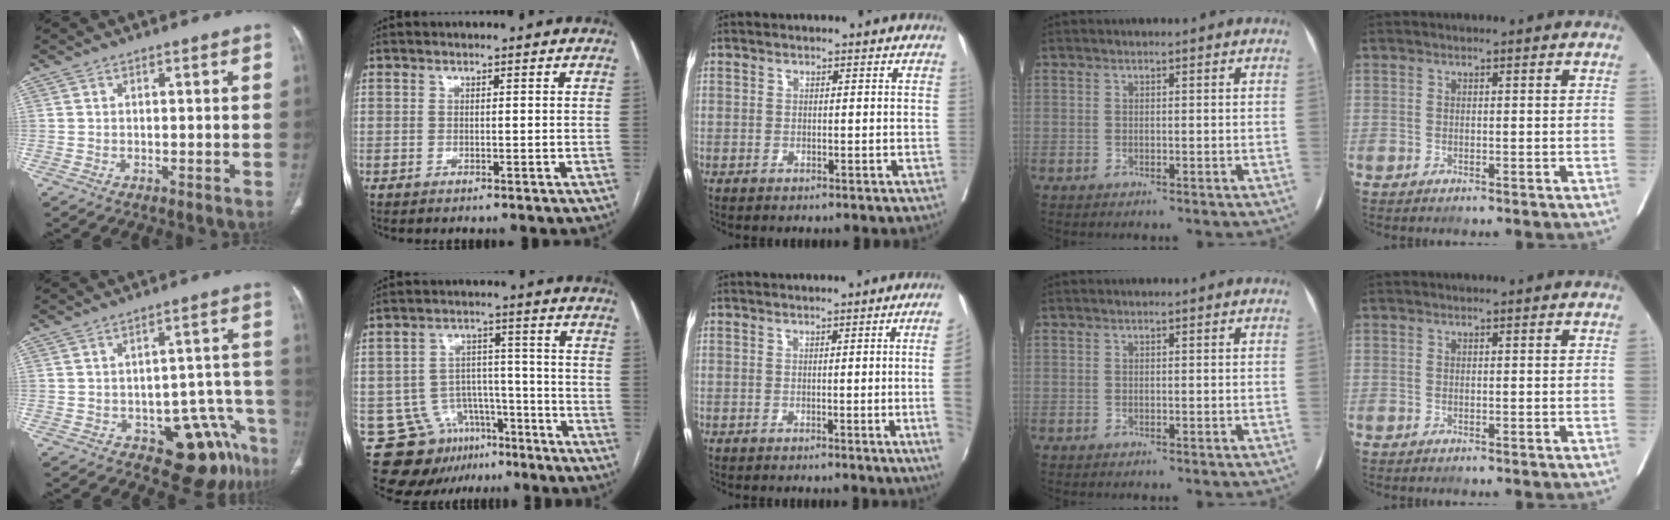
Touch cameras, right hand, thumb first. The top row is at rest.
{"thumb": {"total": 12.1, "force": [-7.1, 5.9, 7.8], "torque": [-0.043, 0.061, -0.089]}, "index": {"total": 12.0, "force": [-7.8, 8.5, 3.5], "torque": [-0.054, 0.050, -0.112]}, "middle": {"total": 6.9, "force": [-1.1, -2.0, 6.6], "torque": [-0.063, -0.014, -0.018]}}